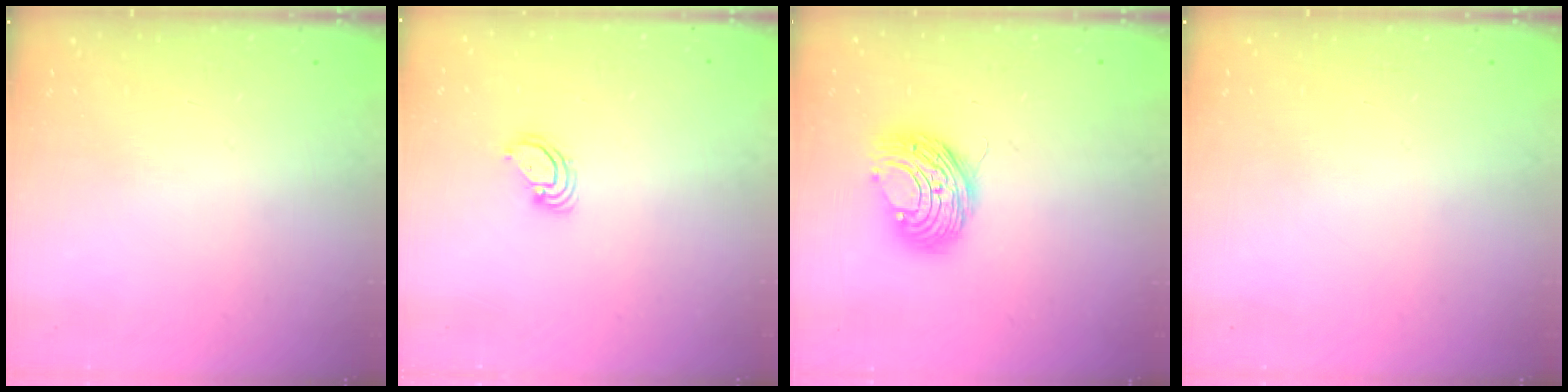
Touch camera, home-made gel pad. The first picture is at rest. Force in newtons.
{"total": 3.2, "press": 3.2, "slide": 0.2}
{"total": 10.0, "press": 10.0, "slide": 0.9}
{"total": 0.0}